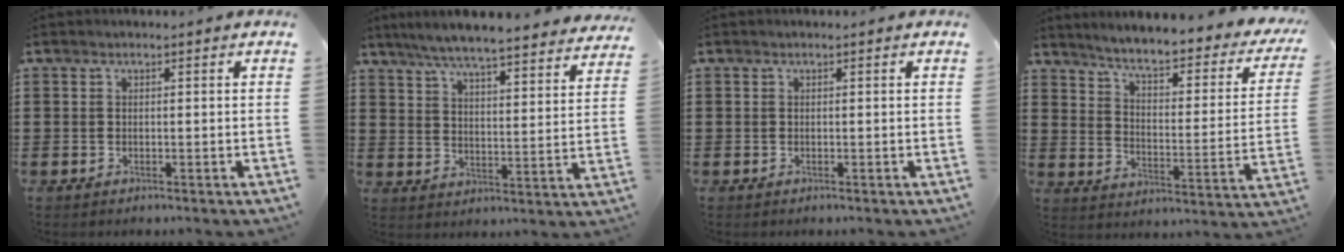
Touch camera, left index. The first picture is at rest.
{"total": 5.7, "force": [5.4, 0.1, 1.8], "torque": [-0.061, -0.034, 0.090]}
{"total": 0.0}
{"total": 4.7, "force": [4.0, 0.0, 2.5], "torque": [-0.068, -0.037, 0.057]}